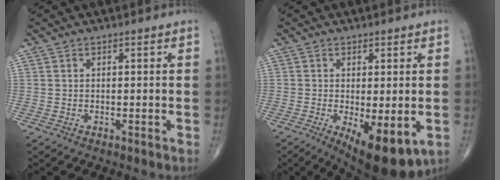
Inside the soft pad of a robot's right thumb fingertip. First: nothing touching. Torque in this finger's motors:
{"motor_torque": [-0.04, 0.71, 0.15, -0.24, 0.09]}